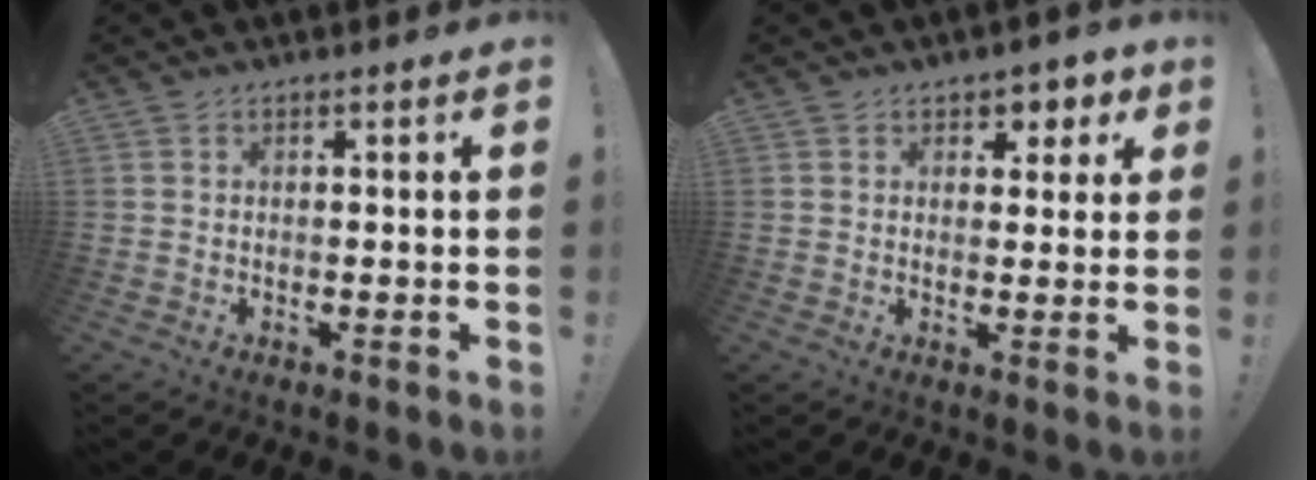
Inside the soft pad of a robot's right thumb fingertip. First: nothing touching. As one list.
[{"total": 4.2, "force": [2.3, 3.3, 1.3], "torque": [0.006, -0.020, 0.037]}]